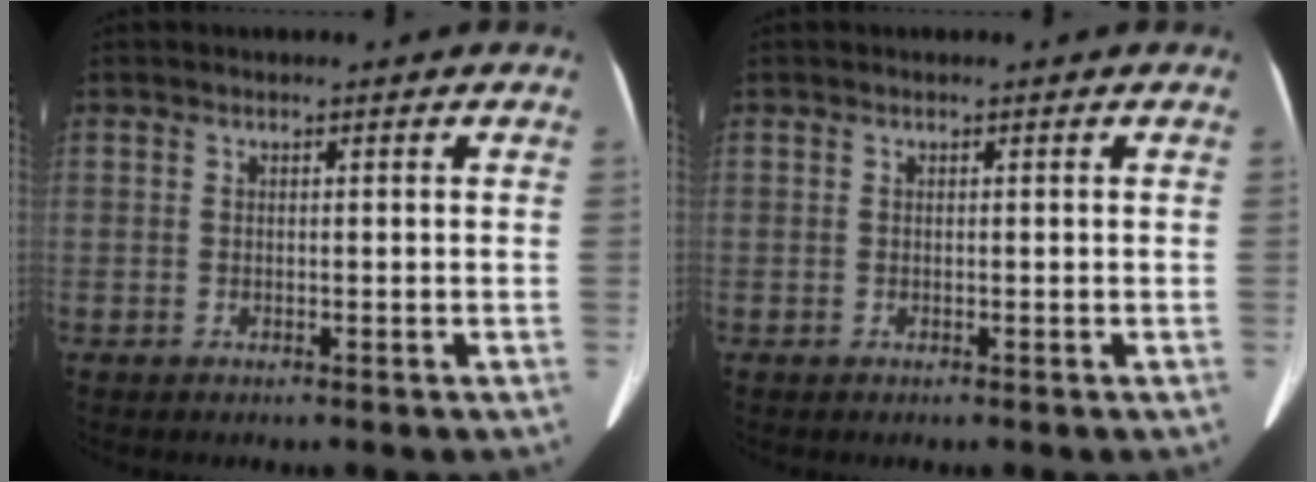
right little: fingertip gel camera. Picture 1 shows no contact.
{"total": 0.0}